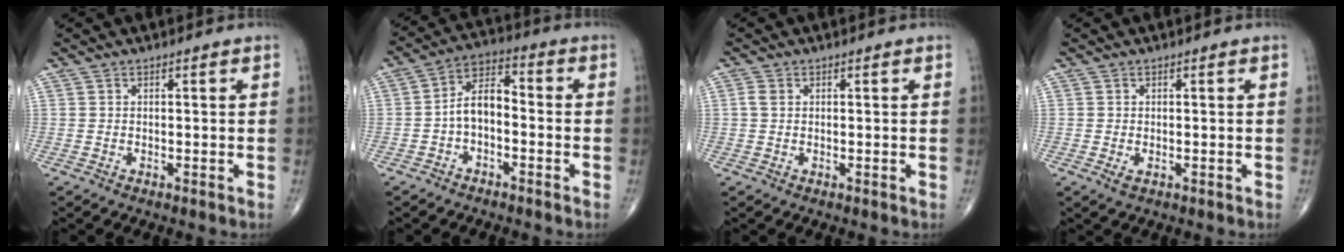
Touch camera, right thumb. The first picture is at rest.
{"total": 6.9, "force": [-1.7, 3.9, 5.4], "torque": [-0.090, 0.037, -0.043]}
{"total": 1.4, "force": [0.3, 1.0, 0.9], "torque": [-0.021, 0.005, 0.006]}
{"total": 1.2, "force": [-0.3, 0.7, 1.0], "torque": [-0.018, -0.001, -0.002]}